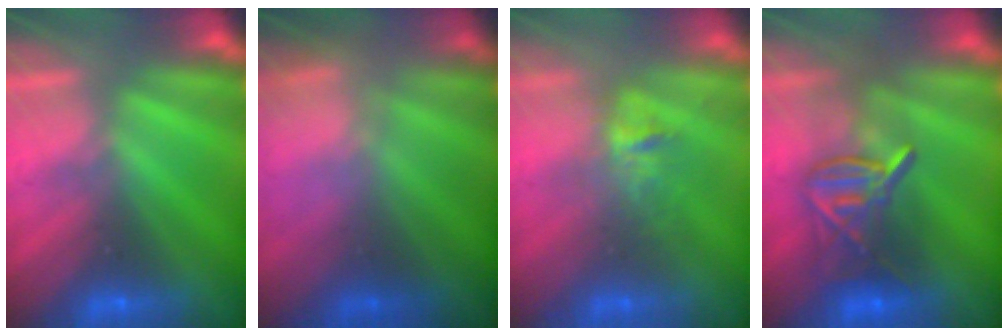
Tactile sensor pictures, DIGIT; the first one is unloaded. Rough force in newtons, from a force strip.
{"total": 8.5}
{"total": 2.7}
{"total": 7.1}